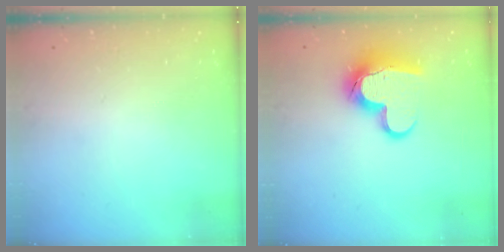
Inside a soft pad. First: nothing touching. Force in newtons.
{"total": 14.3, "press": 14.3, "slide": 1.1}